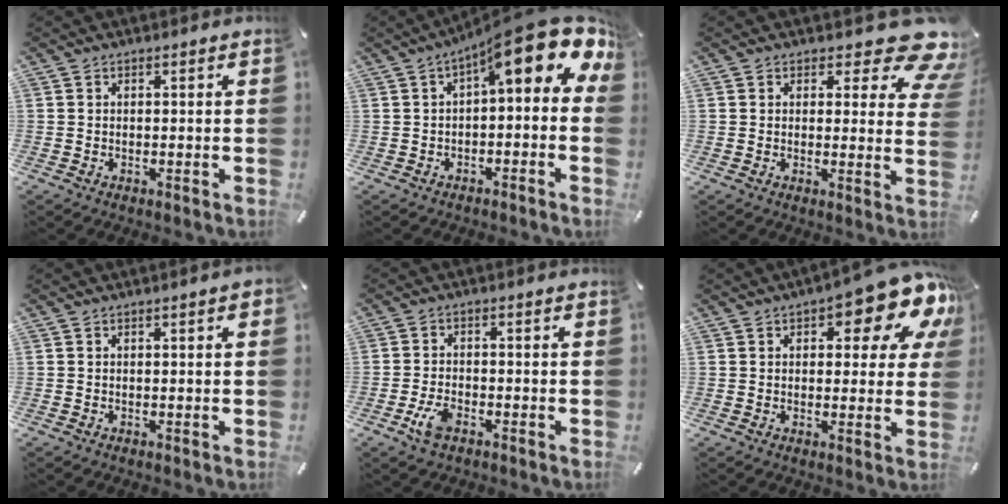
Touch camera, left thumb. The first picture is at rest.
{"total": 14.2, "force": [6.8, 4.1, 11.8], "torque": [-0.167, -0.057, 0.107]}
{"total": 10.0, "force": [6.6, 4.2, 6.3], "torque": [-0.064, -0.054, 0.111]}
{"total": 1.8, "force": [0.3, 0.3, 1.7], "torque": [-0.031, 0.002, 0.003]}
{"total": 4.8, "force": [-2.4, 2.6, 3.2], "torque": [-0.085, 0.002, -0.051]}
{"total": 15.1, "force": [8.4, 5.8, 11.2], "torque": [-0.137, -0.057, 0.135]}